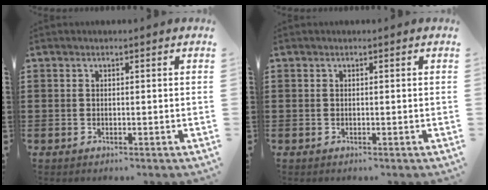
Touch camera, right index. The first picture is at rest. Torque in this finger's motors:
{"motor_torque": [0.01, 0.02, 0.00, 0.00]}